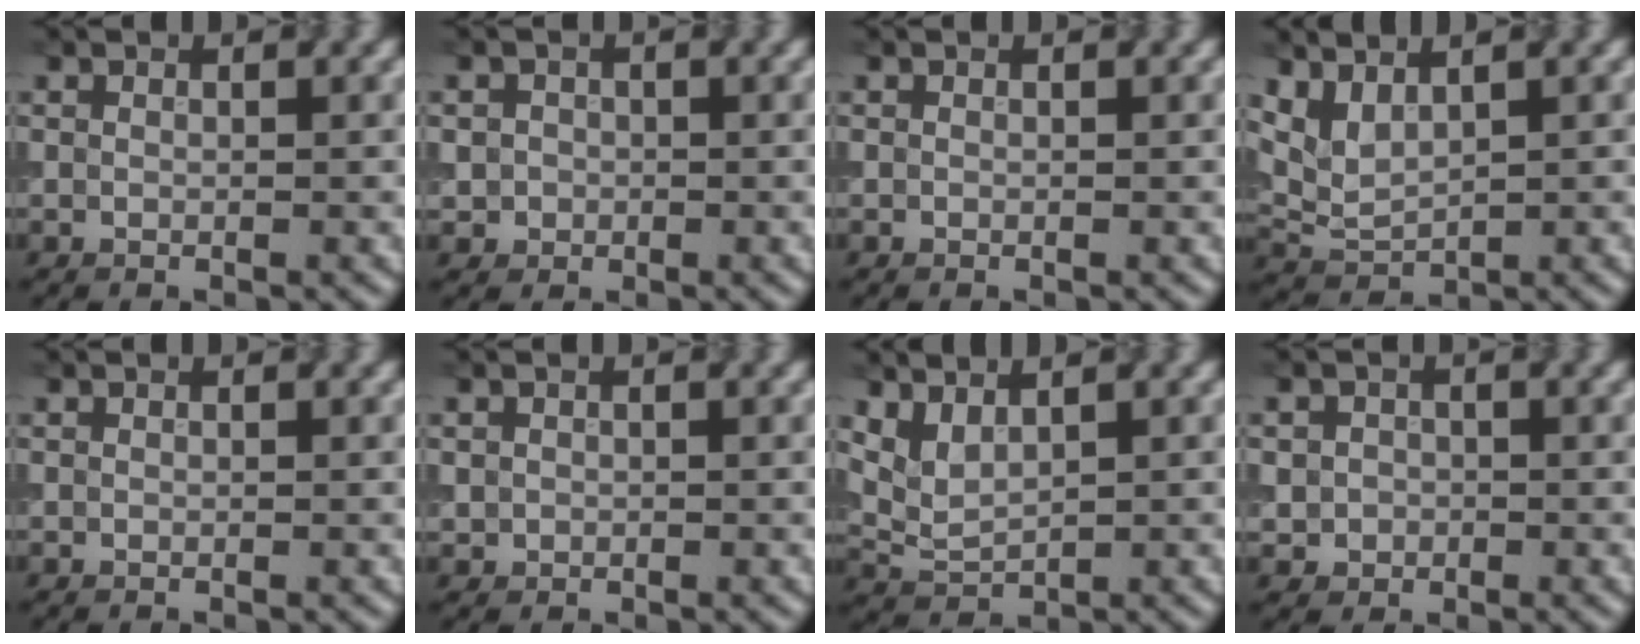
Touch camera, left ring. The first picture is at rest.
{"total": 1.6, "force": [0.0, 1.5, 0.3], "torque": [0.009, -0.004, 0.001]}
{"total": 0.0}
{"total": 2.9, "force": [1.8, 1.4, 1.8], "torque": [-0.046, -0.003, 0.044]}
{"total": 0.0}
{"total": 0.8, "force": [0.1, 0.8, 0.1], "torque": [0.005, -0.004, 0.001]}
{"total": 2.6, "force": [1.6, 1.1, 1.7], "torque": [-0.042, -0.004, 0.039]}
{"total": 1.9, "force": [-0.2, 1.8, 0.5], "torque": [0.004, -0.004, -0.003]}